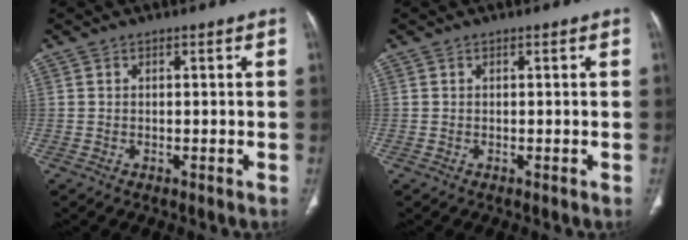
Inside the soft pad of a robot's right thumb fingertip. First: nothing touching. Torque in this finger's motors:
{"motor_torque": [0.08, 0.09, 0.00, 0.00, 0.00]}